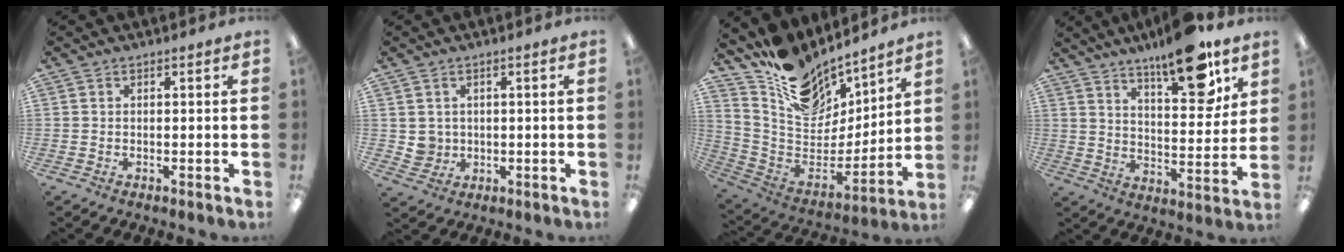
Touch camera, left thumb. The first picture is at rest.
{"total": 3.3, "force": [1.5, 3.0, 0.2], "torque": [-0.015, 0.000, 0.030]}
{"total": 14.8, "force": [12.1, 7.3, 4.4], "torque": [-0.100, -0.107, 0.223]}
{"total": 16.2, "force": [11.9, 4.8, 9.9], "torque": [-0.140, -0.074, 0.194]}